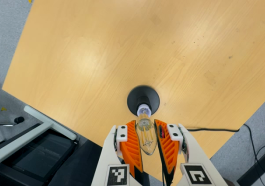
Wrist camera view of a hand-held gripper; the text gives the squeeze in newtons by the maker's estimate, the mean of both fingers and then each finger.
{"total": 21.8, "left": 24.2, "right": 19.4}